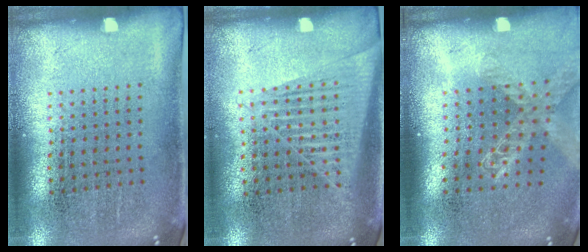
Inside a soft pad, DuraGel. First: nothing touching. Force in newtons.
{"total": 1.4, "press": 1.3, "slide": 0.7}
{"total": 1.4, "press": 1.3, "slide": 0.4}